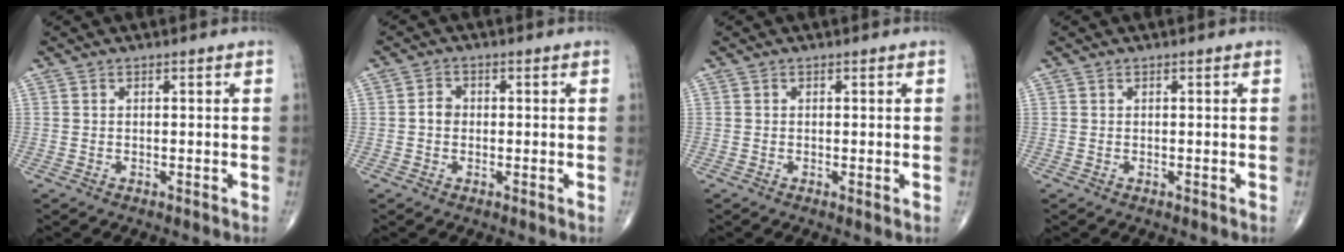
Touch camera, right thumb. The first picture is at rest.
{"total": 2.3, "force": [-0.2, 1.9, 1.2], "torque": [-0.011, 0.009, -0.009]}
{"total": 0.6, "force": [-0.1, 0.2, 0.6], "torque": [-0.014, -0.004, -0.004]}
{"total": 0.0}